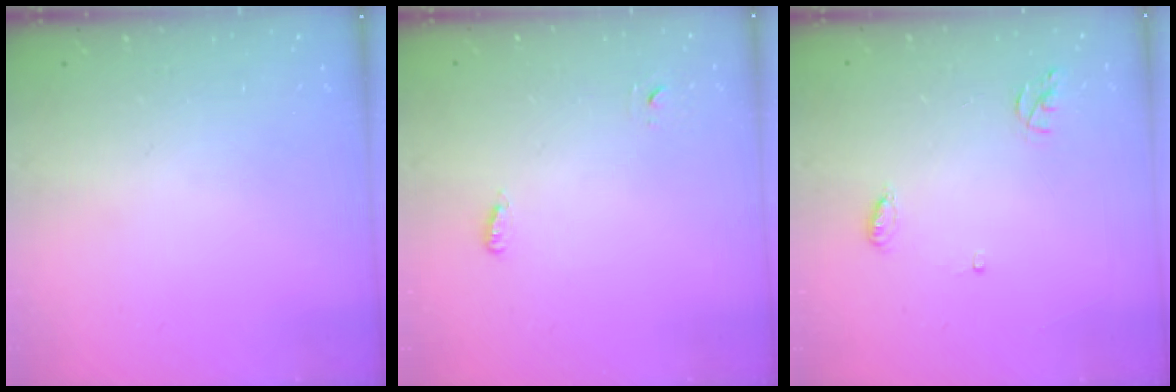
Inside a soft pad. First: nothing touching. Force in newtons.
{"total": 3.2, "press": 2.9, "slide": 1.4}
{"total": 5.1, "press": 5.1, "slide": 0.4}